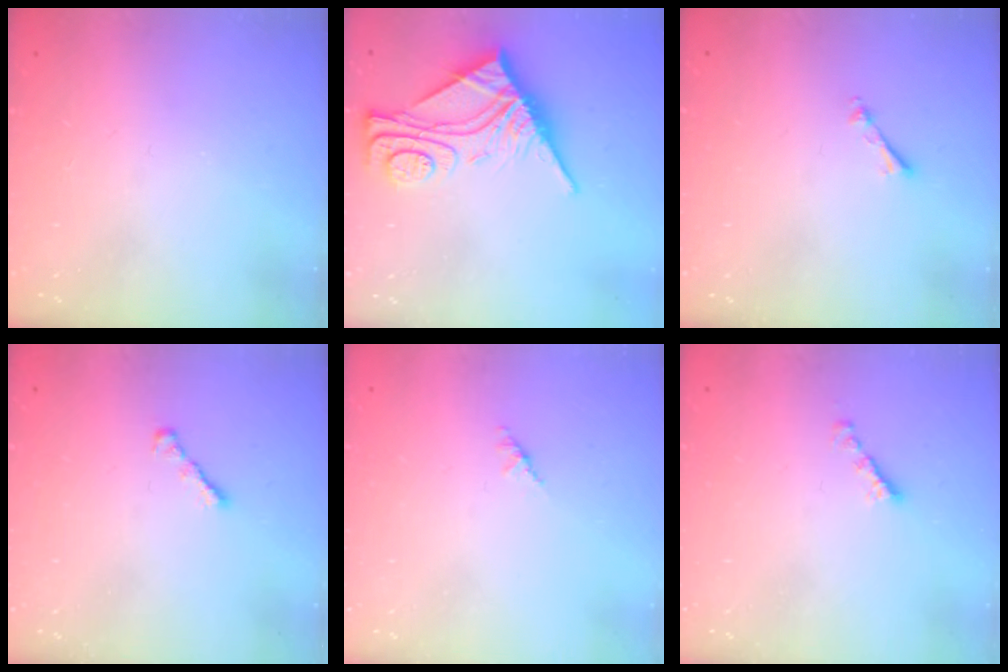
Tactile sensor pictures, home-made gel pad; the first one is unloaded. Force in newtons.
{"total": 11.3, "press": 11.2, "slide": 1.4}
{"total": 1.0, "press": 1.0, "slide": 0.2}
{"total": 2.4, "press": 2.3, "slide": 0.6}
{"total": 1.4, "press": 1.3, "slide": 0.4}
{"total": 2.1, "press": 2.1, "slide": 0.3}